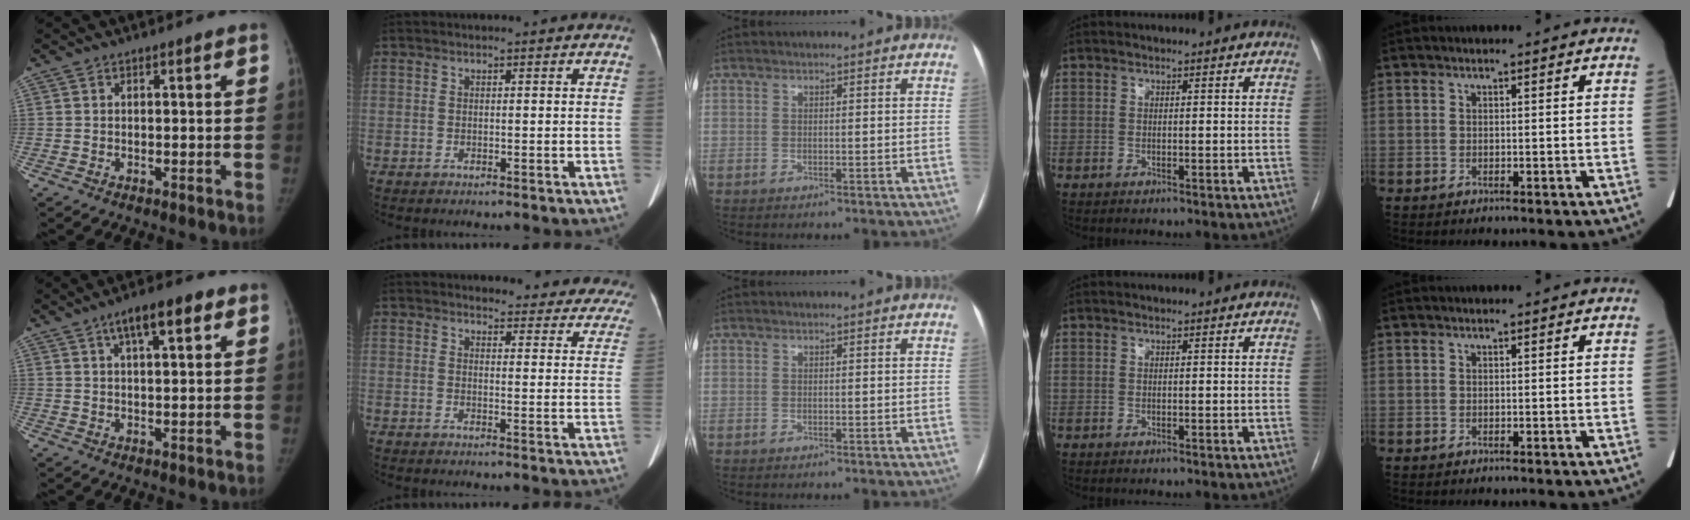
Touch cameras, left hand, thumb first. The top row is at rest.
{"thumb": {"total": 7.4, "force": [3.7, 2.5, 5.9], "torque": [-0.080, 0.000, 0.055]}, "index": {"total": 18.6, "force": [17.8, 4.5, 3.4], "torque": [0.000, -0.069, 0.171]}}